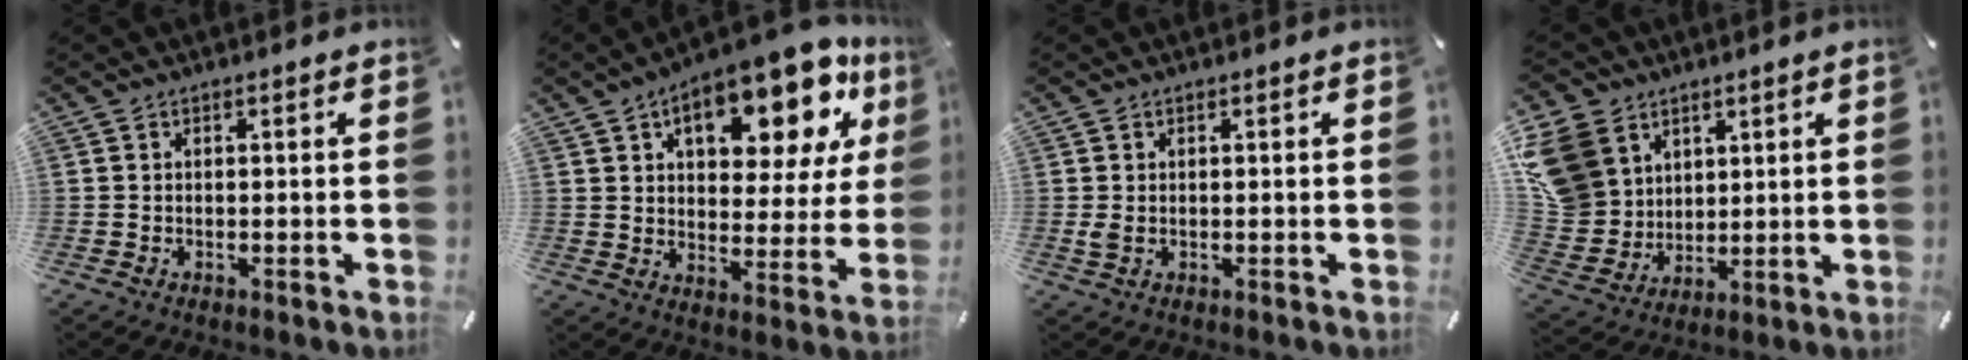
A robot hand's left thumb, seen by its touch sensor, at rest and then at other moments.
{"total": 19.7, "force": [11.5, 8.9, 13.3], "torque": [-0.180, -0.072, 0.184]}
{"total": 1.3, "force": [0.1, 0.8, 0.9], "torque": [-0.010, -0.002, 0.000]}
{"total": 14.8, "force": [5.9, 12.3, 5.6], "torque": [-0.146, -0.024, 0.118]}